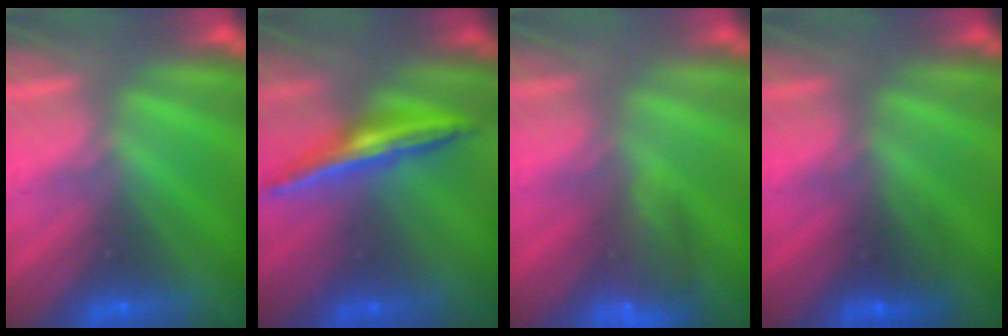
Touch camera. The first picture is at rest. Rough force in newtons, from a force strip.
{"total": 1.5}
{"total": 6.2}
{"total": 2.5}